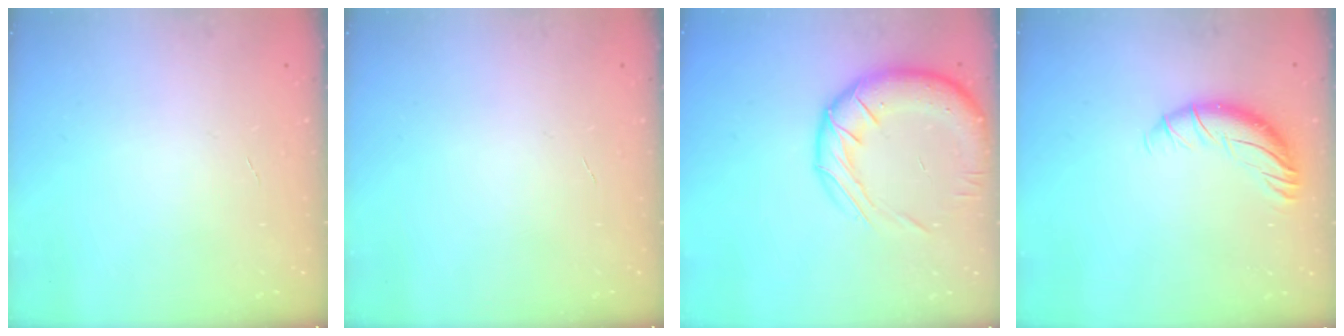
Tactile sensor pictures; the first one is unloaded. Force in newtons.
{"total": 0.0}
{"total": 18.2, "press": 17.8, "slide": 3.6}
{"total": 9.6, "press": 9.4, "slide": 1.9}